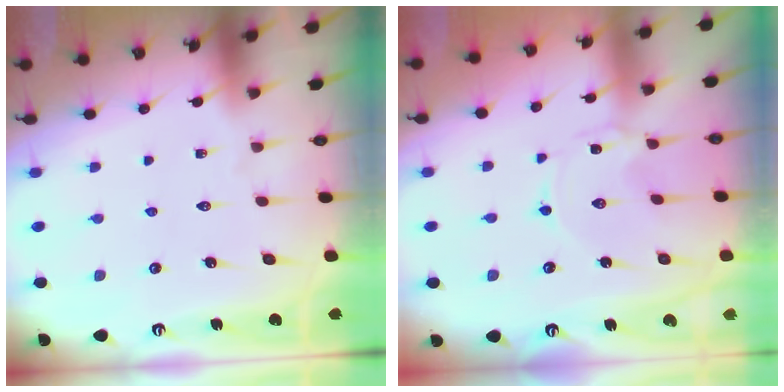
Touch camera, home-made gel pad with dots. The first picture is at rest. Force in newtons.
{"total": 0.0}